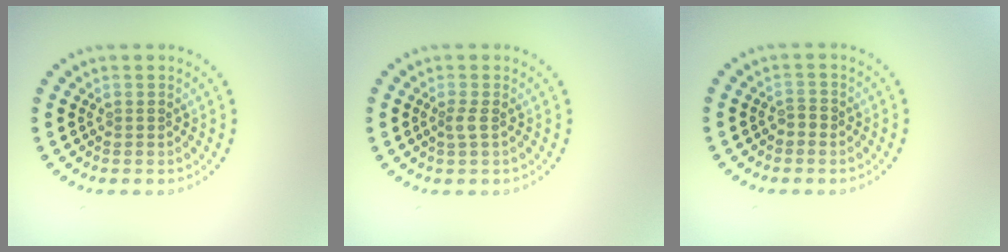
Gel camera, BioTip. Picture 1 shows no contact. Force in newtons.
{"total": 0.9, "press": 0.7, "slide": 0.5}
{"total": 0.9, "press": 0.8, "slide": 0.3}